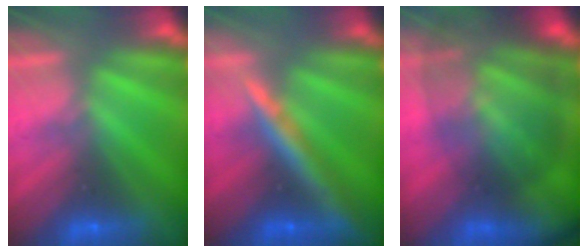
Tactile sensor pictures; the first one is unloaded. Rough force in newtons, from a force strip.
{"total": 7.5}
{"total": 10.7}